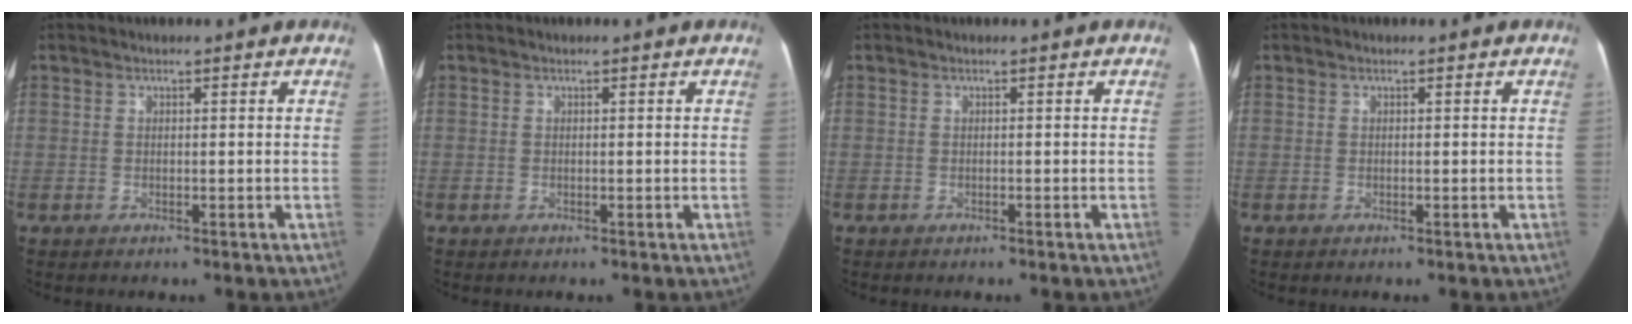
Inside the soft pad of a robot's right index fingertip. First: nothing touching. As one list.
[{"total": 0.0}, {"total": 0.0}, {"total": 0.0}]